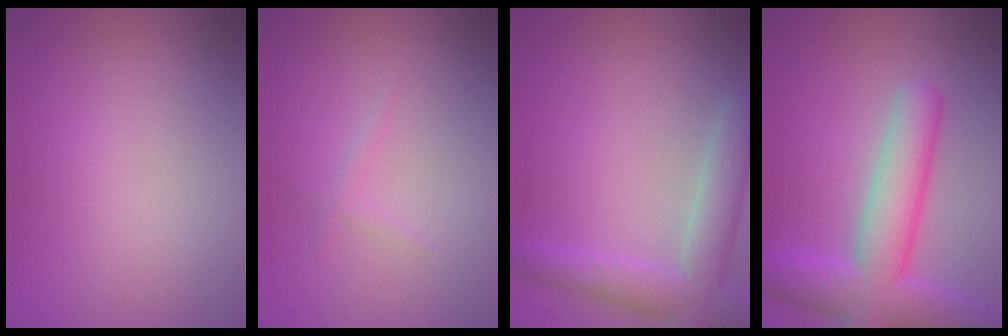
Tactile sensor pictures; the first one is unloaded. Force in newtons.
{"total": 0.7, "press": 0.7, "slide": 0.1}
{"total": 4.9, "press": 4.9, "slide": 0.3}
{"total": 7.5, "press": 7.5, "slide": 0.2}